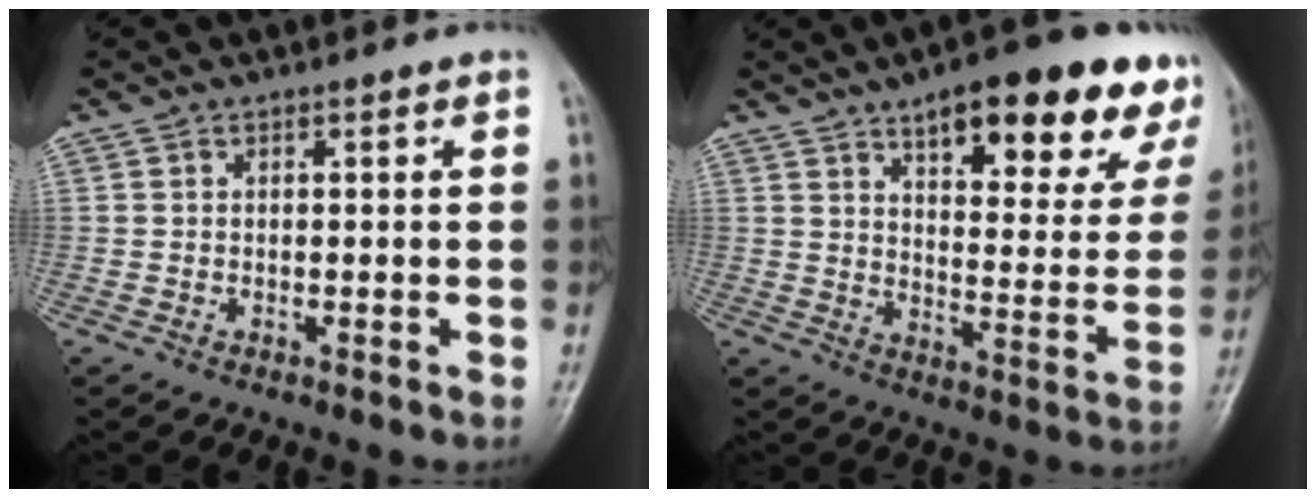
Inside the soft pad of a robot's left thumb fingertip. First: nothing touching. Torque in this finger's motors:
{"motor_torque": [1.38, 1.34, 1.50, -1.27, 0.11]}